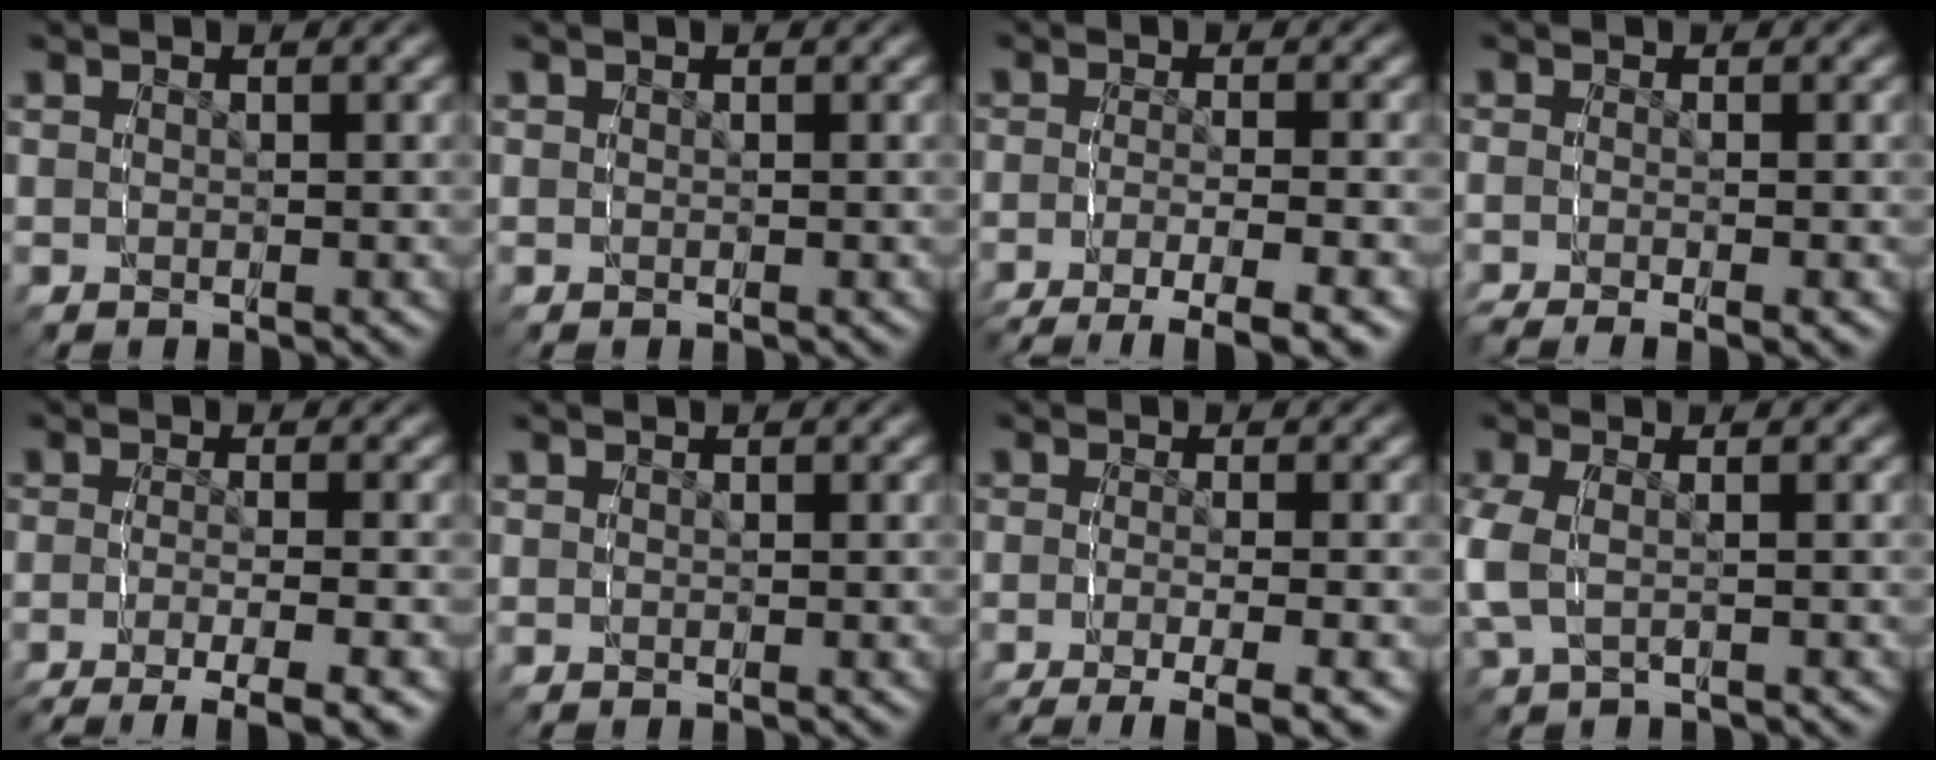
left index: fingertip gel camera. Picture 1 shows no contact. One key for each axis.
{"total": 0.0}
{"total": 7.2, "fx": -6.3, "fy": 1.1, "fz": 3.3, "tx": -0.048, "ty": -0.016, "tz": -0.097}
{"total": 1.7, "fx": -1.5, "fy": -0.2, "fz": 0.7, "tx": -0.019, "ty": 0.000, "tz": -0.033}
{"total": 6.5, "fx": -5.7, "fy": 0.8, "fz": 3.1, "tx": -0.043, "ty": -0.014, "tz": -0.088}
{"total": 0.0}
{"total": 6.0, "fx": -5.1, "fy": 0.6, "fz": 3.1, "tx": -0.043, "ty": -0.014, "tz": -0.078}
{"total": 2.9, "fx": -0.8, "fy": 1.8, "fz": 2.1, "tx": -0.073, "ty": -0.009, "tz": -0.007}